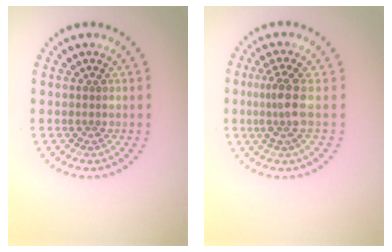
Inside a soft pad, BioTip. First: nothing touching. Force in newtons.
{"total": 2.7, "press": 2.1, "slide": 1.7}